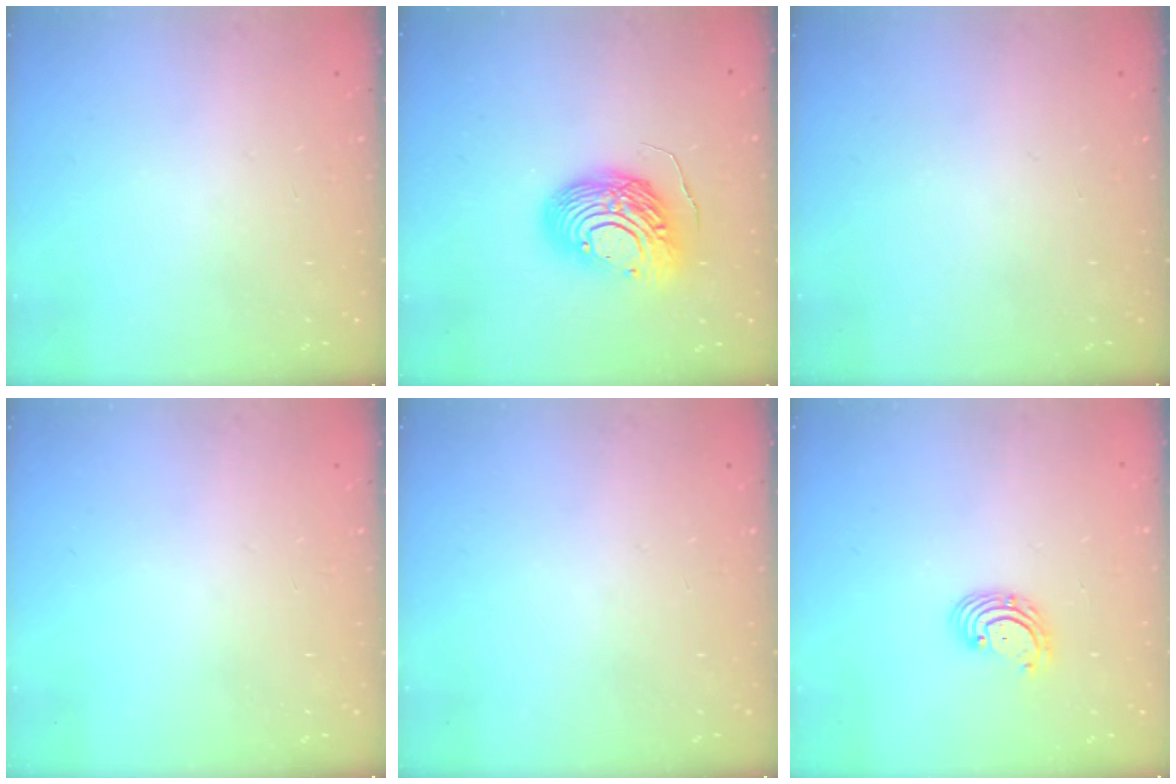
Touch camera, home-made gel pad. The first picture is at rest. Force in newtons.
{"total": 15.7, "press": 15.7, "slide": 1.3}
{"total": 0.0}
{"total": 0.0}
{"total": 0.0}
{"total": 2.7, "press": 2.7, "slide": 0.3}